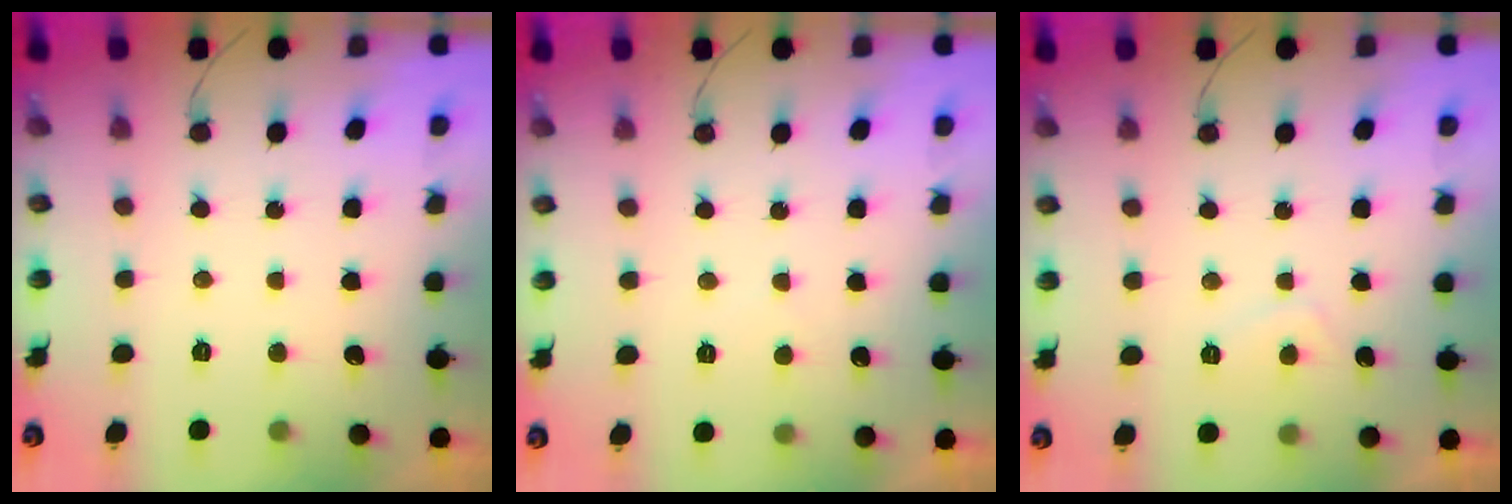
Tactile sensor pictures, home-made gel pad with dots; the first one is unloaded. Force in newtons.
{"total": 2.2, "press": 2.1, "slide": 0.4}
{"total": 1.5, "press": 1.3, "slide": 0.7}